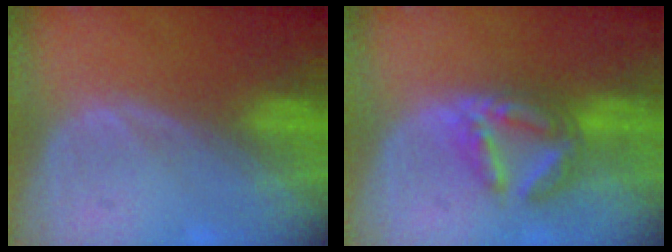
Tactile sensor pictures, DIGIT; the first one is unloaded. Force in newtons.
{"total": 6.9, "press": 6.1, "slide": 3.4}